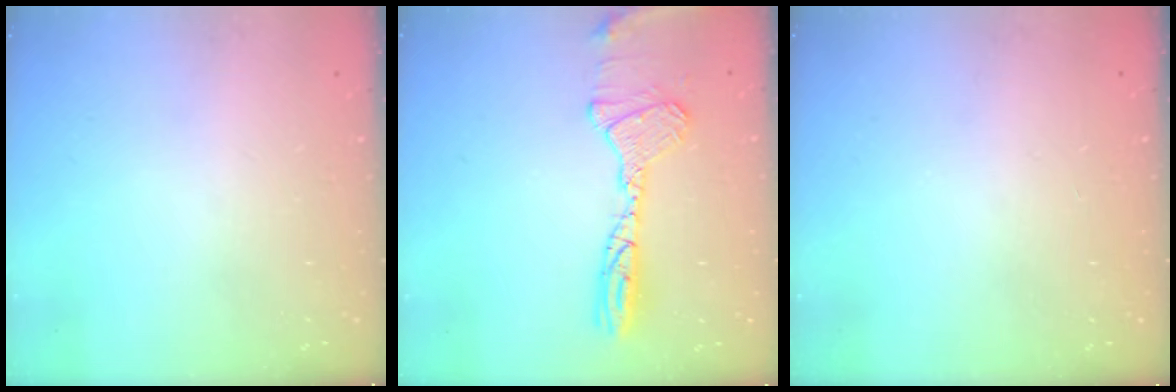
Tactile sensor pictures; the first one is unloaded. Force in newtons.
{"total": 23.0, "press": 17.5, "slide": 15.0}
{"total": 0.0}